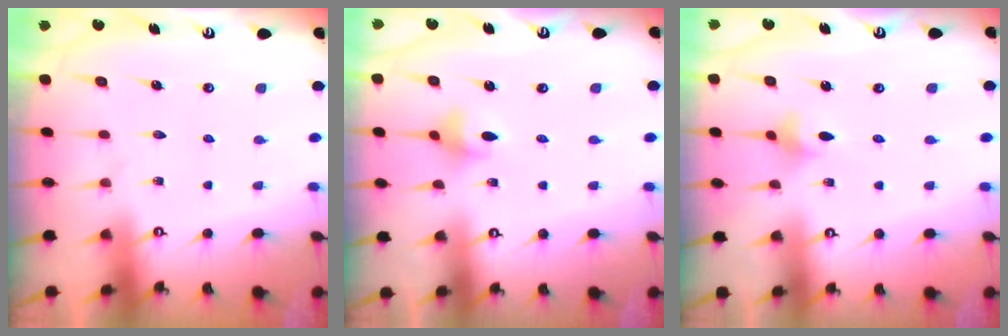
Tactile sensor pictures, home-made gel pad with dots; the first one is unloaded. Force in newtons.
{"total": 3.7, "press": 3.7, "slide": 0.5}
{"total": 2.9, "press": 2.9, "slide": 0.6}